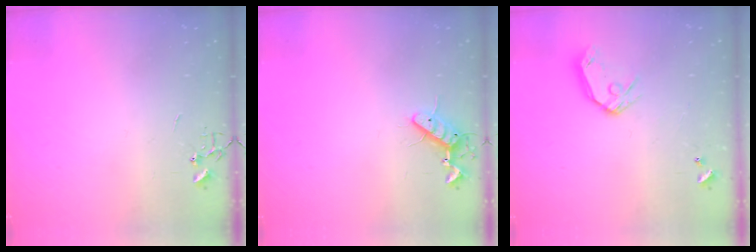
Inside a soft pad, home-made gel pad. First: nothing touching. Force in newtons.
{"total": 8.5, "press": 8.4, "slide": 1.5}
{"total": 10.4, "press": 10.2, "slide": 1.6}